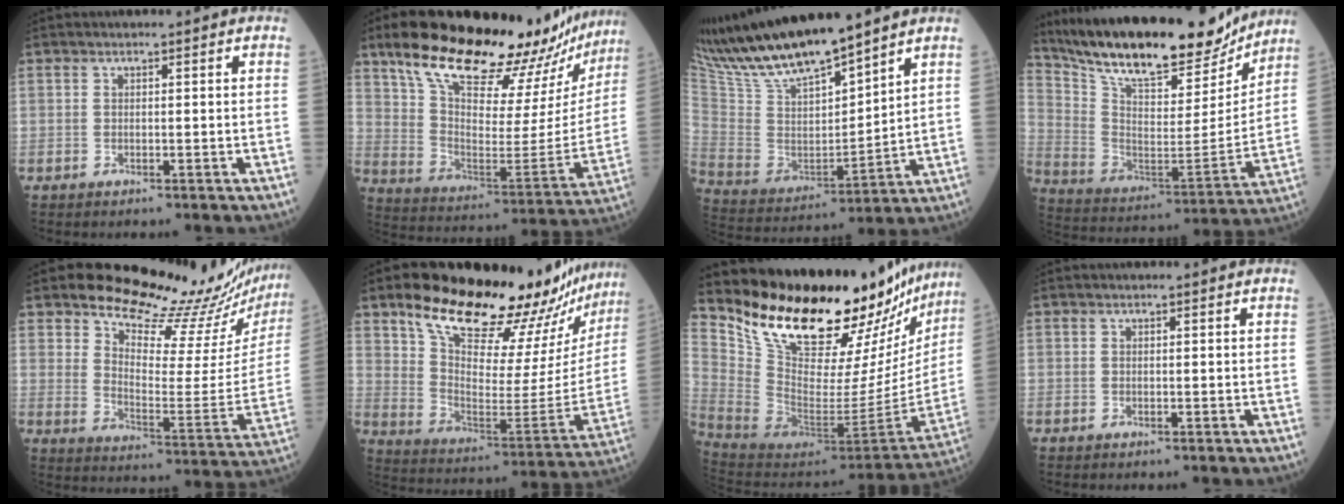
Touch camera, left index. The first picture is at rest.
{"total": 29.0, "force": [24.1, 6.3, 14.8], "torque": [-0.243, -0.041, 0.339]}
{"total": 17.1, "force": [15.1, 2.0, 7.9], "torque": [-0.165, -0.003, 0.294]}
{"total": 24.9, "force": [21.7, 5.7, 10.7], "torque": [-0.198, -0.014, 0.340]}
{"total": 18.3, "force": [17.4, 1.8, 5.4], "torque": [-0.088, -0.103, 0.222]}
{"total": 26.7, "force": [23.0, 4.2, 13.0], "torque": [-0.211, -0.071, 0.323]}
{"total": 29.6, "force": [26.1, 5.9, 12.7], "torque": [-0.208, -0.114, 0.374]}
{"total": 0.0}